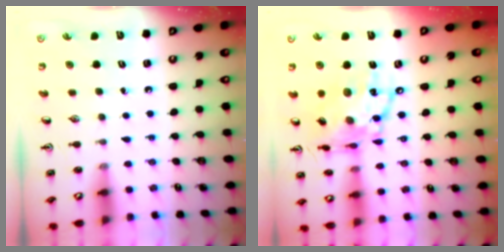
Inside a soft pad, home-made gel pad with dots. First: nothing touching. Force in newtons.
{"total": 16.4, "press": 16.4, "slide": 1.2}